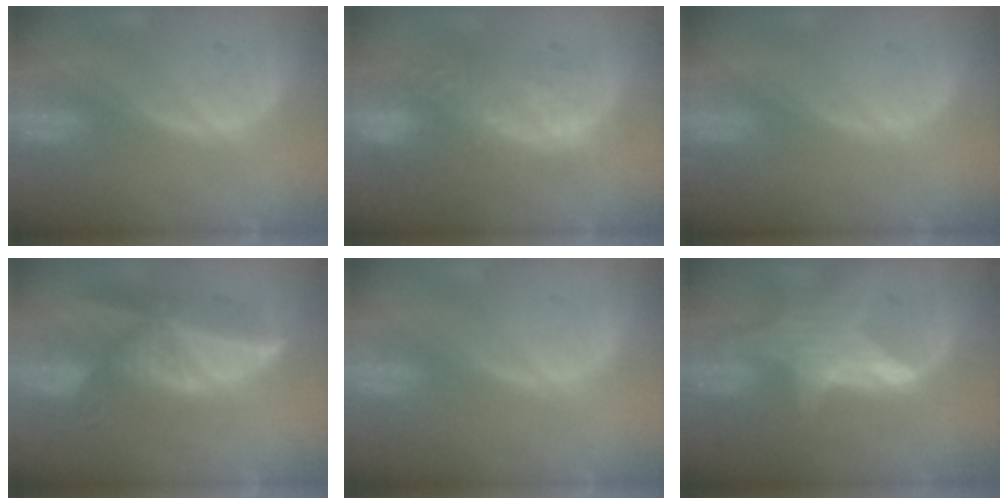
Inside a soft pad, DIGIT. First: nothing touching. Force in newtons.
{"total": 11.0, "press": 9.6, "slide": 5.5}
{"total": 0.0}
{"total": 7.7, "press": 7.4, "slide": 2.0}
{"total": 0.0}
{"total": 6.5, "press": 6.4, "slide": 1.4}